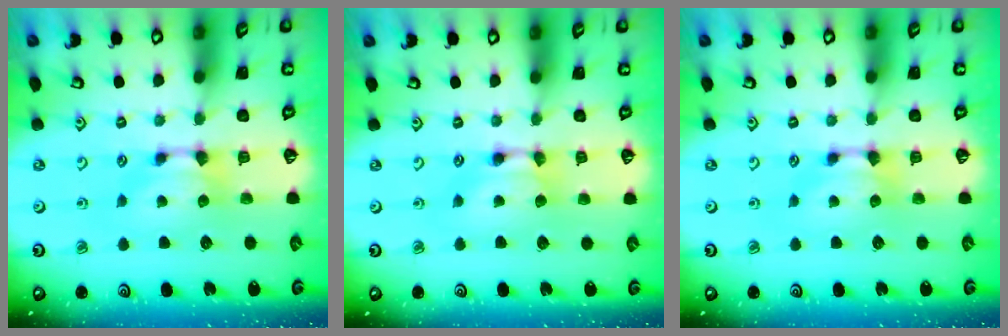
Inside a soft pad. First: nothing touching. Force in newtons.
{"total": 1.8, "press": 1.8, "slide": 0.1}
{"total": 0.0}